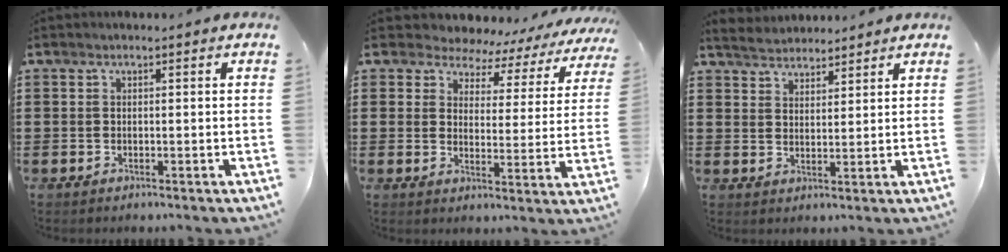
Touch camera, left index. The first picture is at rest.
{"total": 4.4, "force": [3.9, 1.8, 0.4], "torque": [-0.037, -0.026, 0.064]}
{"total": 3.4, "force": [3.3, 0.8, -0.2], "torque": [-0.010, -0.007, 0.062]}